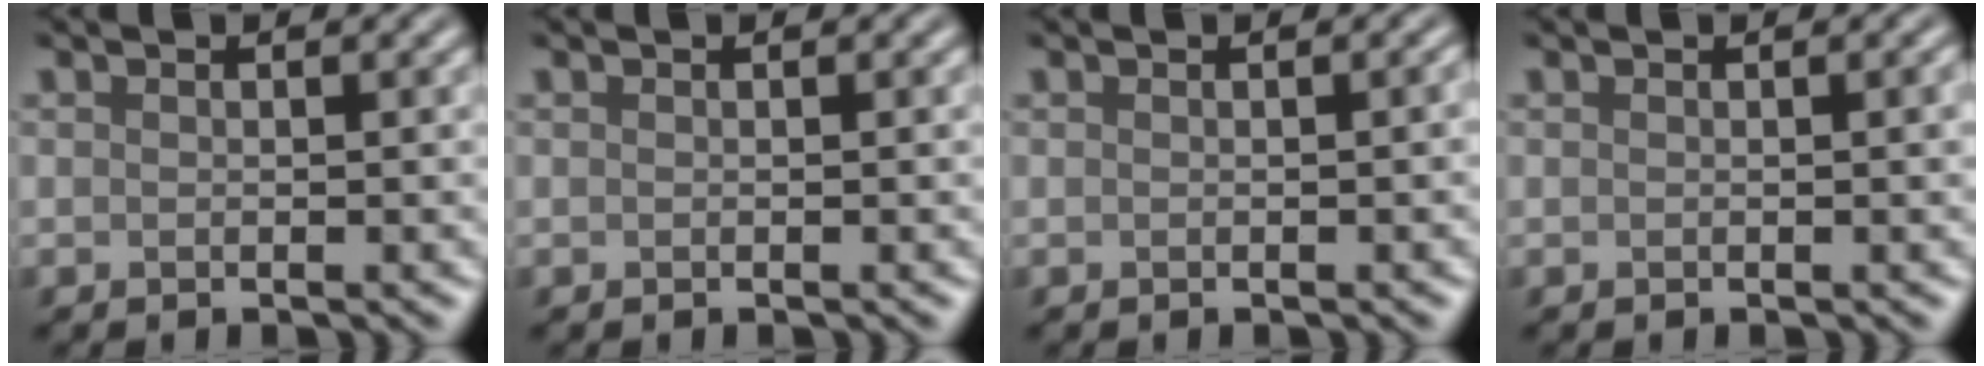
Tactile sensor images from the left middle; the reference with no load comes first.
{"total": 0.0}
{"total": 0.8, "force": [-0.2, 0.2, 0.7], "torque": [-0.006, 0.003, 0.000]}
{"total": 1.0, "force": [0.1, 0.2, 1.0], "torque": [-0.010, 0.003, 0.000]}